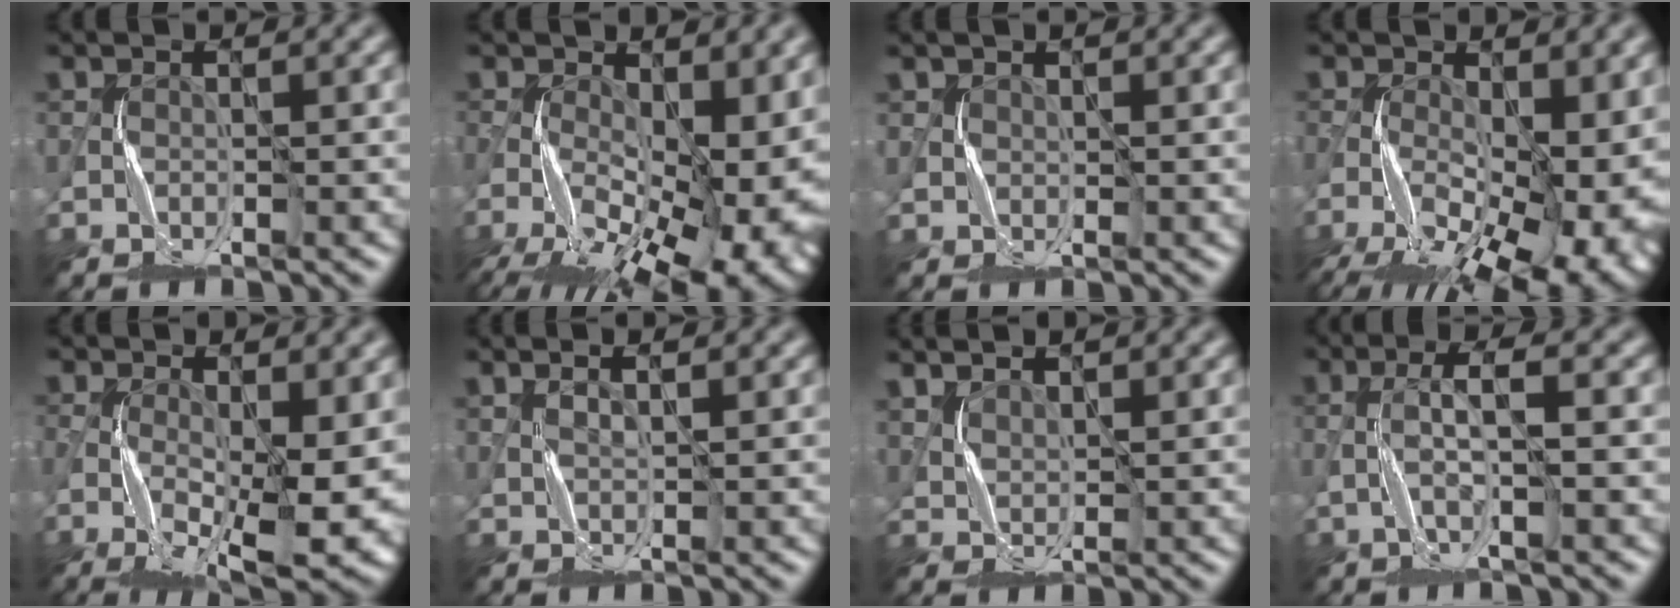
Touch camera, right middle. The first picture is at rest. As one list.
[{"total": 17.4, "force": [-4.6, 8.7, 14.3], "torque": [-0.226, -0.029, -0.047]}, {"total": 0.9, "force": [0.6, 0.7, -0.3], "torque": [0.006, -0.004, 0.013]}, {"total": 15.9, "force": [-5.1, 7.7, 12.9], "torque": [-0.213, -0.028, -0.061]}, {"total": 13.5, "force": [-2.6, 5.9, 11.9], "torque": [-0.202, -0.042, -0.017]}, {"total": 1.5, "force": [1.3, 0.2, 0.6], "torque": [-0.005, -0.006, 0.017]}, {"total": 2.7, "force": [2.5, 0.8, 0.7], "torque": [-0.017, 0.005, 0.045]}, {"total": 2.7, "force": [-0.2, 0.3, 2.7], "torque": [-0.053, 0.008, -0.008]}]